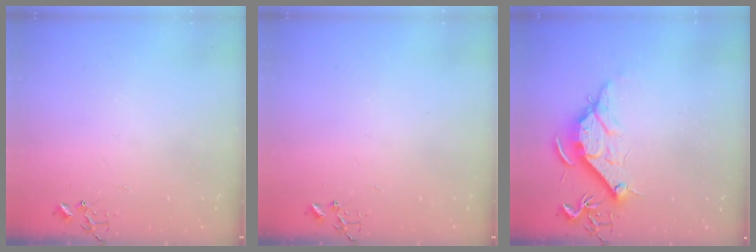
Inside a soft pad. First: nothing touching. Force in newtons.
{"total": 0.0}
{"total": 12.2, "press": 12.2, "slide": 1.1}